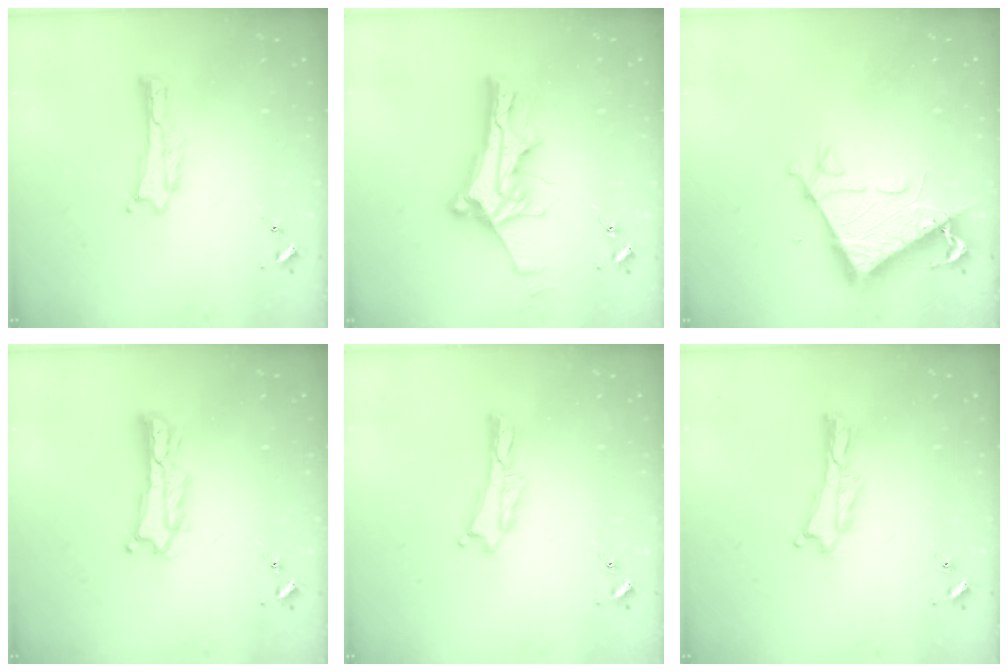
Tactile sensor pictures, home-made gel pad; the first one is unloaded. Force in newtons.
{"total": 11.4, "press": 11.4, "slide": 1.0}
{"total": 7.4, "press": 7.4, "slide": 0.7}
{"total": 4.3, "press": 4.3, "slide": 0.5}
{"total": 0.0}
{"total": 0.7, "press": 0.6, "slide": 0.2}